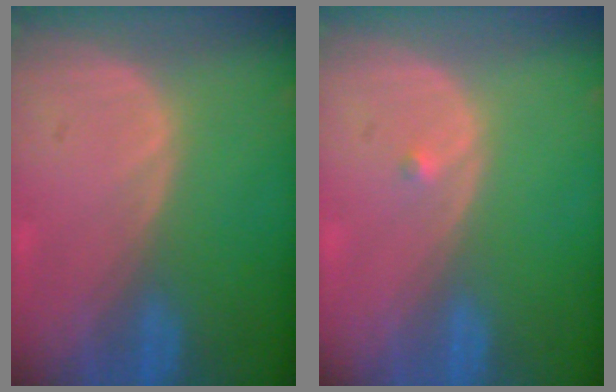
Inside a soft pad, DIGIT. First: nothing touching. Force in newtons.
{"total": 0.5, "press": 0.4, "slide": 0.3}